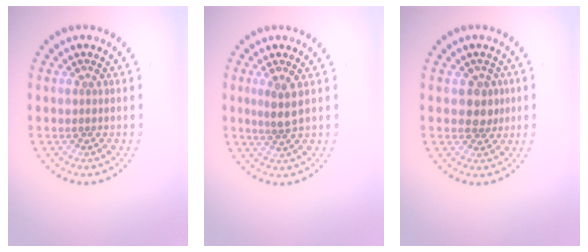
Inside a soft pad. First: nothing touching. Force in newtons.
{"total": 2.0, "press": 1.5, "slide": 1.4}
{"total": 2.1, "press": 2.0, "slide": 0.9}